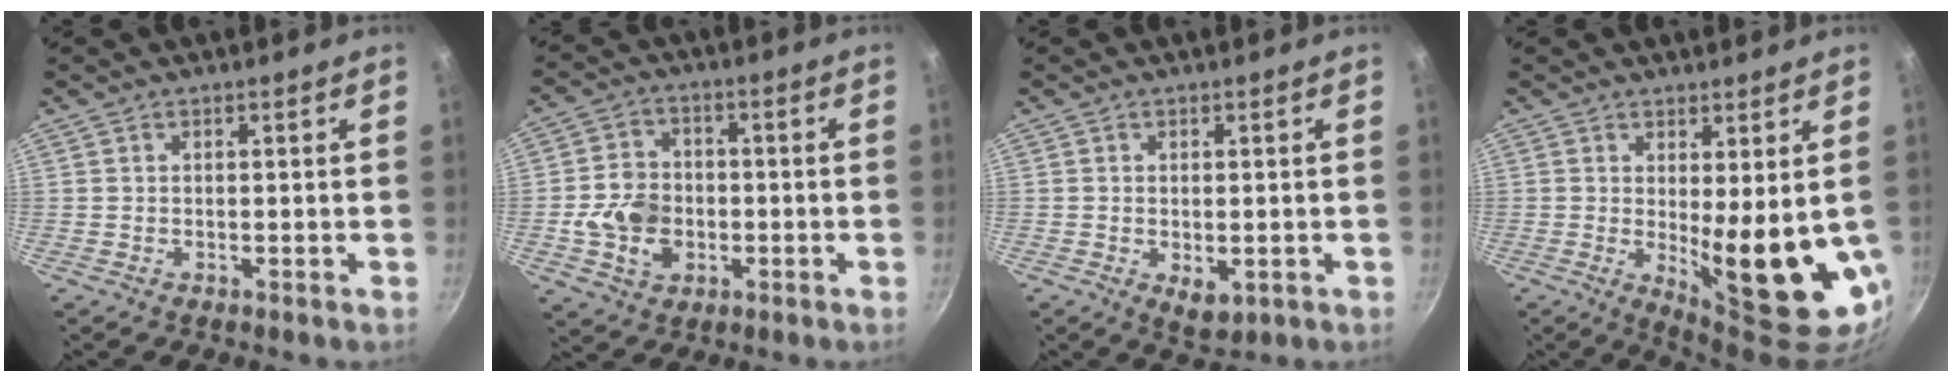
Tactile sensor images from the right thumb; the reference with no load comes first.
{"total": 9.7, "force": [-1.9, 7.7, 5.6], "torque": [-0.079, 0.020, -0.038]}
{"total": 4.0, "force": [-0.7, 2.3, 3.2], "torque": [-0.043, -0.012, -0.004]}
{"total": 13.7, "force": [0.0, 4.2, 13.0], "torque": [-0.166, -0.033, 0.017]}